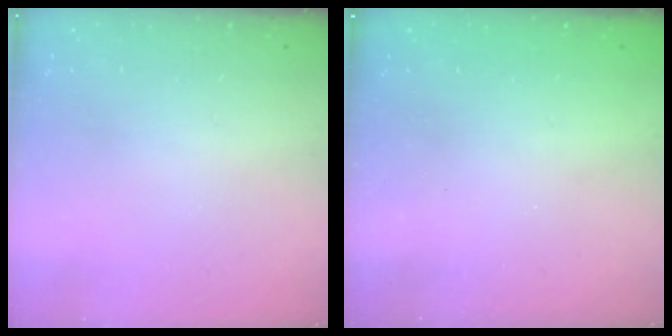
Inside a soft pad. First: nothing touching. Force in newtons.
{"total": 2.3, "press": 2.2, "slide": 0.8}